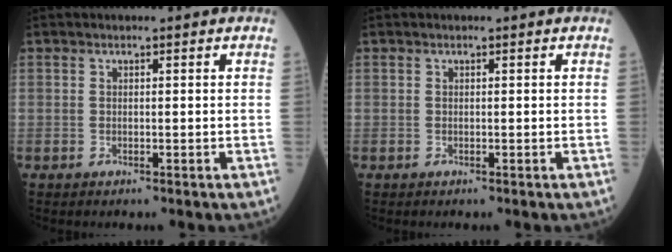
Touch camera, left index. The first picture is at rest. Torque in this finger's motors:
{"motor_torque": [-0.01, 0.01, -0.04, 0.00]}